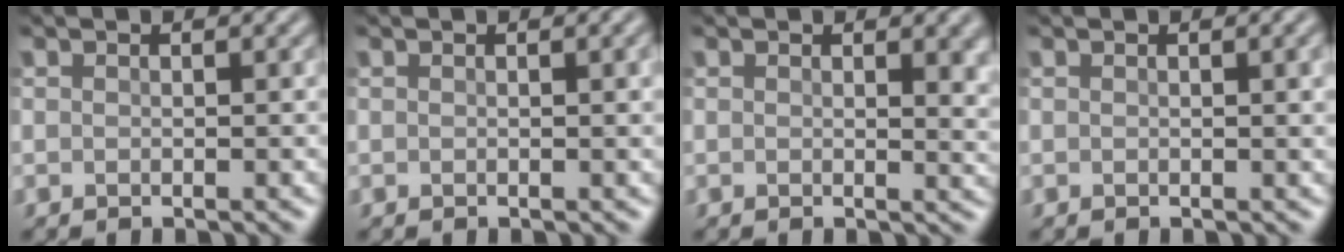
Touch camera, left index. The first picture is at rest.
{"total": 1.5, "force": [0.3, 0.4, 1.4], "torque": [-0.014, 0.004, 0.003]}
{"total": 3.2, "force": [1.0, 1.1, 2.8], "torque": [-0.022, 0.001, 0.012]}
{"total": 1.9, "force": [0.4, 0.5, 1.8], "torque": [-0.016, 0.005, 0.004]}